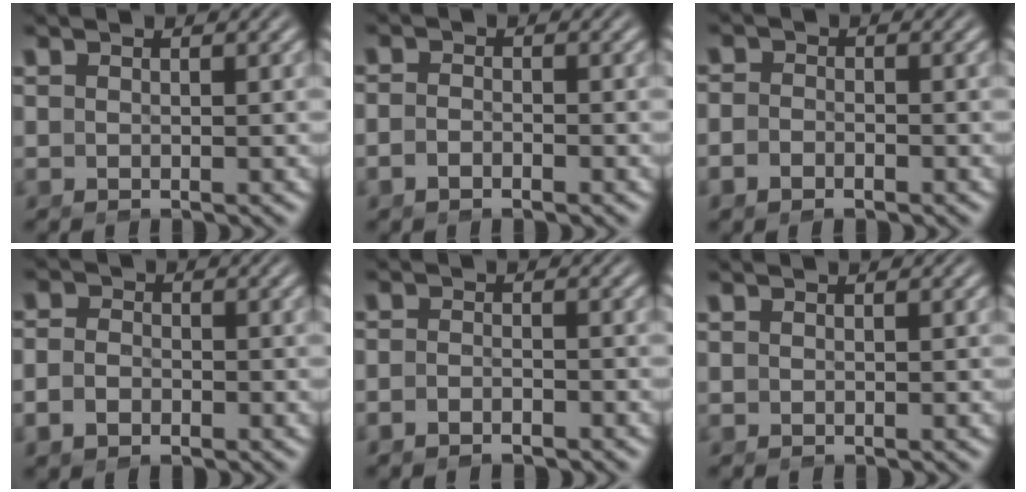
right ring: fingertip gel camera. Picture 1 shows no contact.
{"total": 1.5, "force": [-1.2, 0.4, 0.7], "torque": [-0.016, -0.007, -0.022]}
{"total": 2.1, "force": [-1.5, 1.2, 0.7], "torque": [-0.022, -0.011, -0.025]}
{"total": 2.5, "force": [-1.2, 1.9, 1.2], "torque": [-0.029, -0.014, -0.019]}
{"total": 2.1, "force": [-1.9, 0.5, 0.6], "torque": [-0.015, -0.007, -0.031]}
{"total": 0.0}